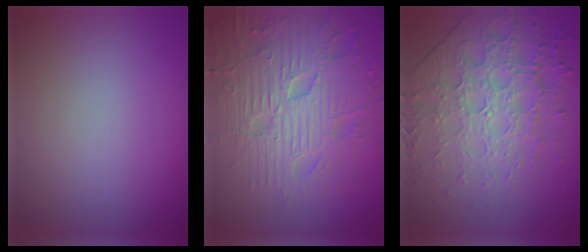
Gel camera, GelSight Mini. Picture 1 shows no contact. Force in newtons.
{"total": 9.4, "press": 6.9, "slide": 6.5}
{"total": 6.8, "press": 5.4, "slide": 4.2}